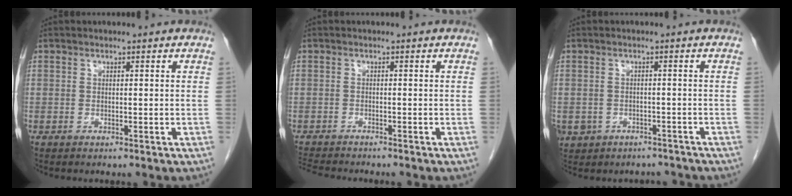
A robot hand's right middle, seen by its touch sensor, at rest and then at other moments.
{"total": 3.8, "force": [-3.7, -0.2, 0.9], "torque": [-0.022, -0.019, -0.065]}
{"total": 7.8, "force": [-5.0, 5.7, 1.9], "torque": [-0.042, 0.013, -0.060]}